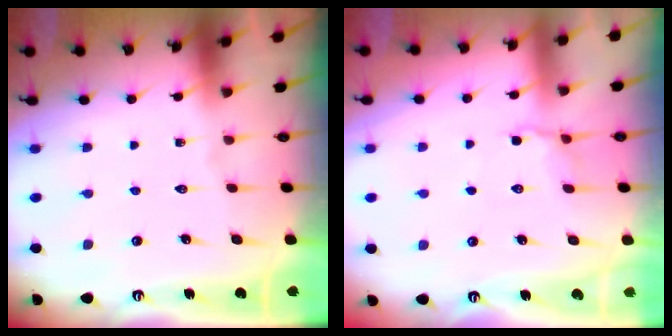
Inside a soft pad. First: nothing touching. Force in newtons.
{"total": 5.7, "press": 5.3, "slide": 1.9}